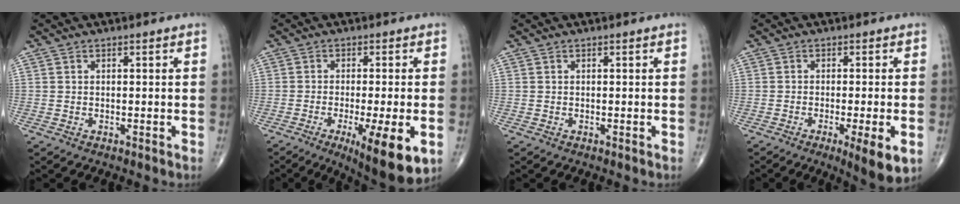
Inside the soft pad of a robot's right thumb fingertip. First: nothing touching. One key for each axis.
{"total": 12.7, "fx": -4.6, "fy": 2.8, "fz": 11.5, "tx": -0.161, "ty": -0.015, "tz": -0.061}
{"total": 0.0}
{"total": 7.4, "fx": -2.6, "fy": 1.2, "fz": 6.8, "tx": -0.099, "ty": -0.013, "tz": -0.038}